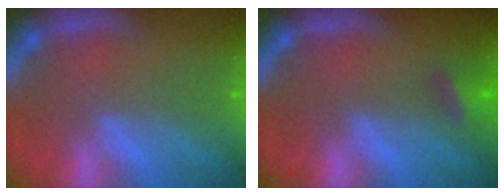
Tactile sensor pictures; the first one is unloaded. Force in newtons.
{"total": 2.9}